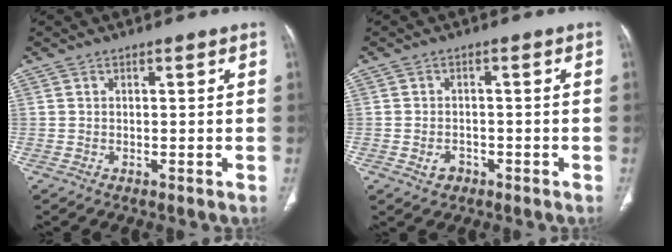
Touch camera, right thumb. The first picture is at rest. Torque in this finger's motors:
{"motor_torque": [-0.27, 0.14, -0.23, -0.05, -0.05]}